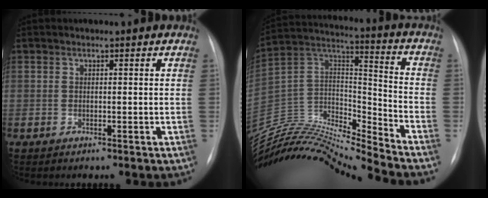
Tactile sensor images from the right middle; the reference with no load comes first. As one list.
[{"total": 20.5, "force": [-19.9, -1.0, 4.9], "torque": [-0.086, 0.038, -0.347]}]